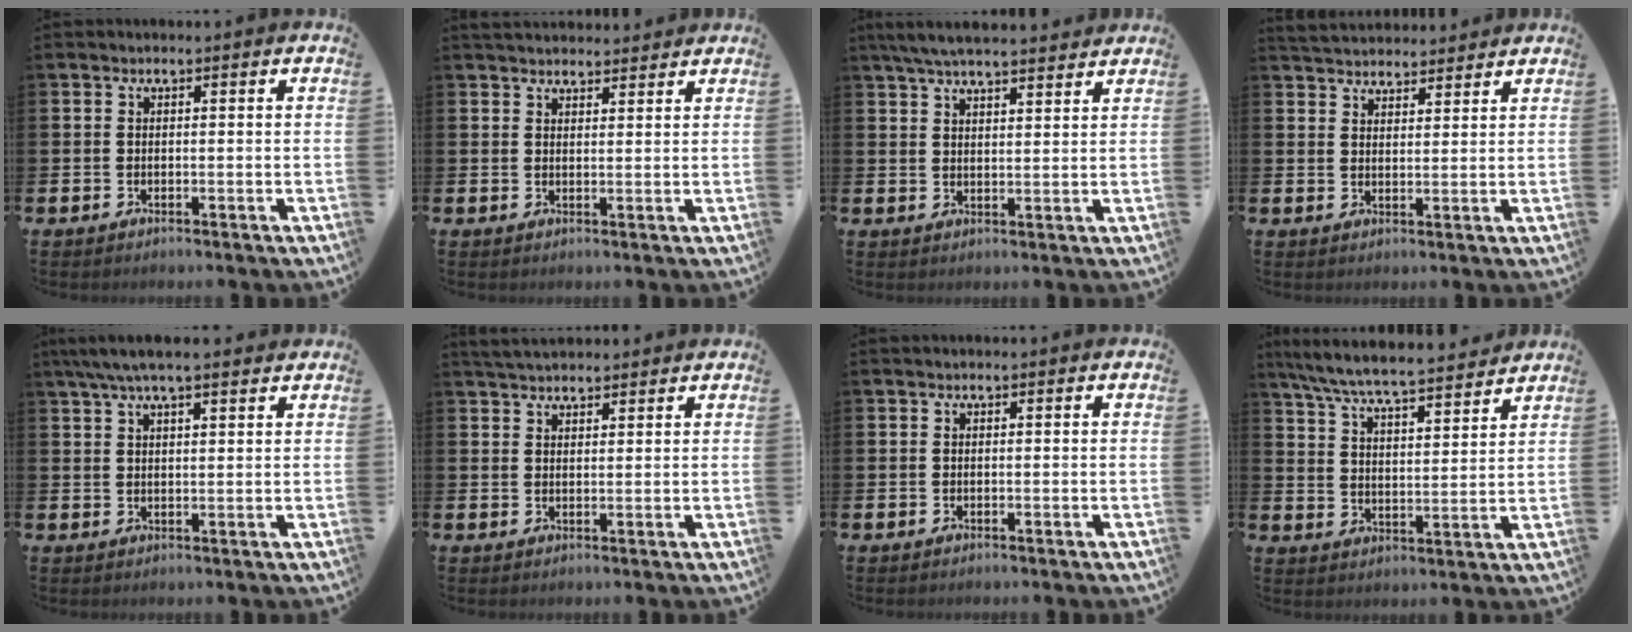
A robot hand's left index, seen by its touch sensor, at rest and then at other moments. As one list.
[{"total": 2.9, "force": [2.8, 0.6, 0.1], "torque": [0.006, -0.015, 0.049]}, {"total": 5.6, "force": [5.3, 0.7, 1.7], "torque": [-0.053, -0.013, 0.099]}, {"total": 4.1, "force": [4.0, 0.9, -0.3], "torque": [-0.003, -0.022, 0.073]}, {"total": 5.2, "force": [4.3, 0.9, 2.7], "torque": [-0.060, -0.003, 0.078]}, {"total": 3.5, "force": [3.4, 0.7, 0.6], "torque": [-0.017, -0.009, 0.063]}, {"total": 0.0}, {"total": 7.6, "force": [7.2, 0.3, 2.4], "torque": [-0.076, -0.049, 0.126]}]